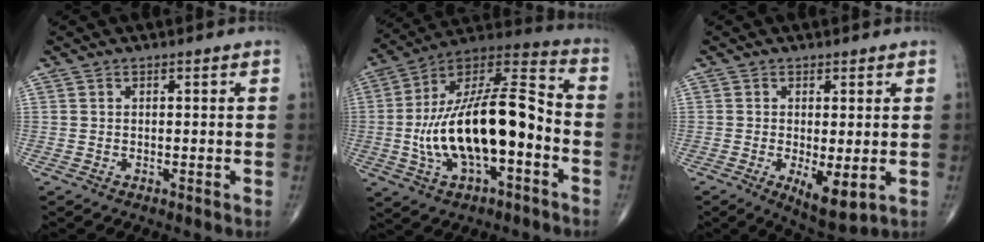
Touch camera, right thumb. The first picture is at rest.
{"total": 22.8, "force": [-4.1, 9.5, 20.3], "torque": [-0.367, 0.044, -0.067]}
{"total": 6.7, "force": [-1.3, 2.4, 6.1], "torque": [-0.097, -0.022, -0.014]}